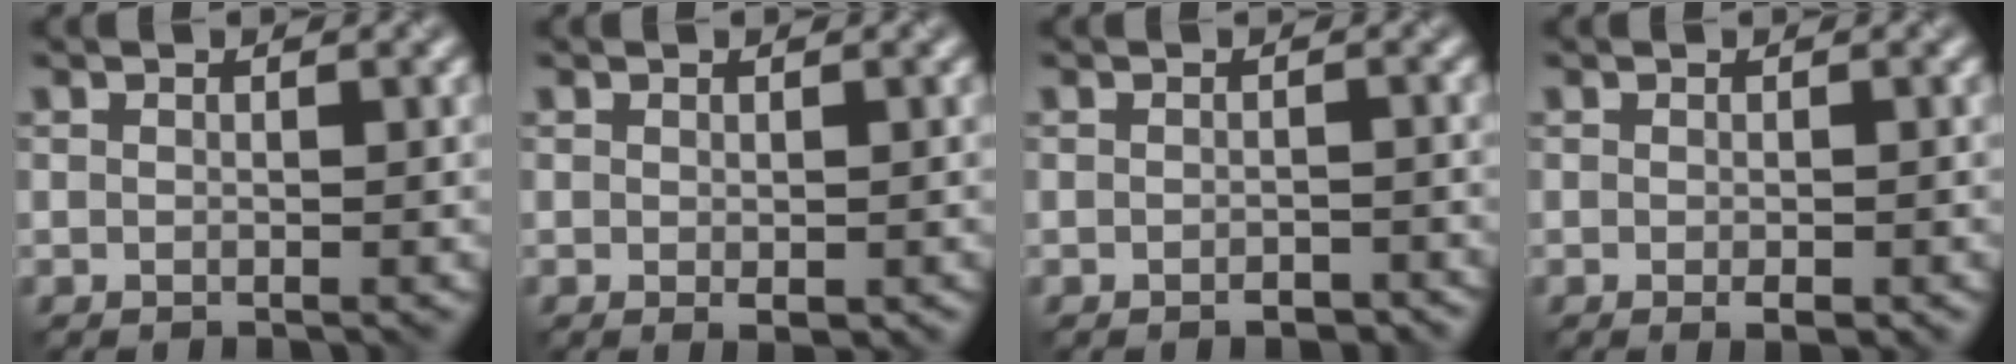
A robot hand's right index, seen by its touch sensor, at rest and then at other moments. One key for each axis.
{"total": 1.2, "fx": -0.3, "fy": 0.6, "fz": 1.0, "tx": -0.014, "ty": -0.006, "tz": -0.001}
{"total": 1.4, "fx": -1.0, "fy": 0.6, "fz": 0.7, "tx": -0.011, "ty": -0.001, "tz": -0.014}
{"total": 1.4, "fx": -0.6, "fy": 0.5, "fz": 1.2, "tx": -0.017, "ty": -0.005, "tz": -0.006}